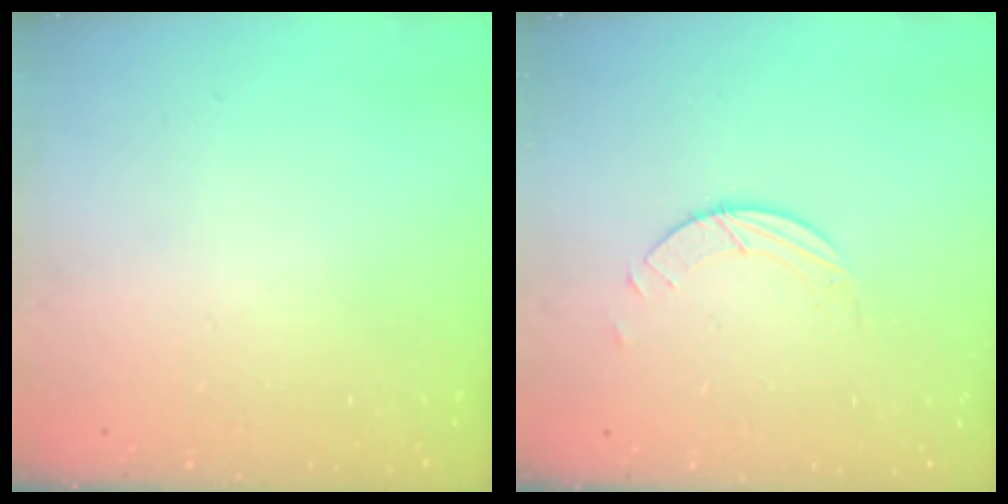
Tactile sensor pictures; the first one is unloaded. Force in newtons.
{"total": 1.5, "press": 1.5, "slide": 0.1}